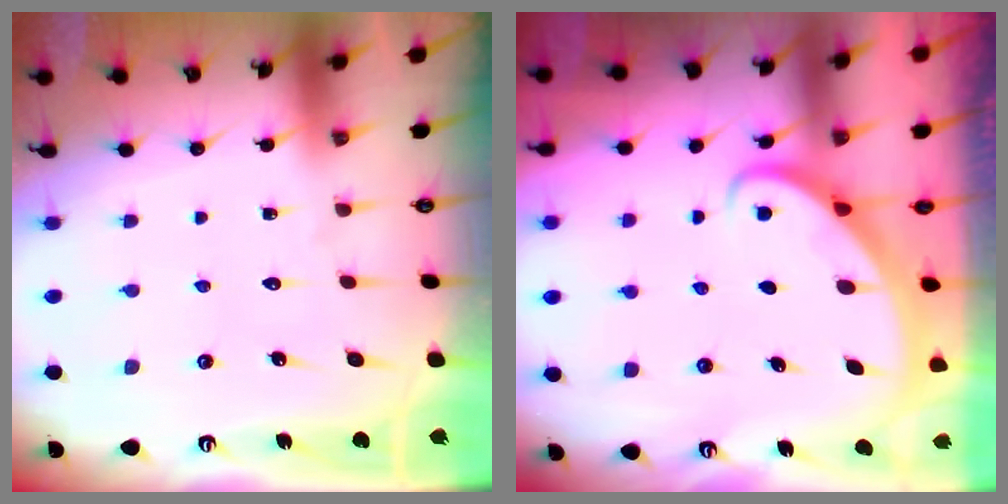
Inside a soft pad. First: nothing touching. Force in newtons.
{"total": 2.9, "press": 2.9, "slide": 0.2}